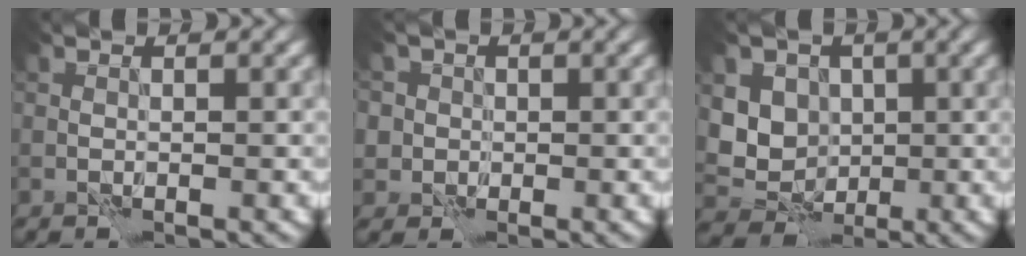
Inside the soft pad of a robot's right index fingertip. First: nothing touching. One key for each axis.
{"total": 3.7, "fx": -0.1, "fy": 3.6, "fz": 0.6, "tx": 0.002, "ty": 0.013, "tz": -0.034}
{"total": 5.9, "fx": 1.9, "fy": 5.1, "fz": 2.2, "tx": -0.037, "ty": 0.007, "tz": 0.033}